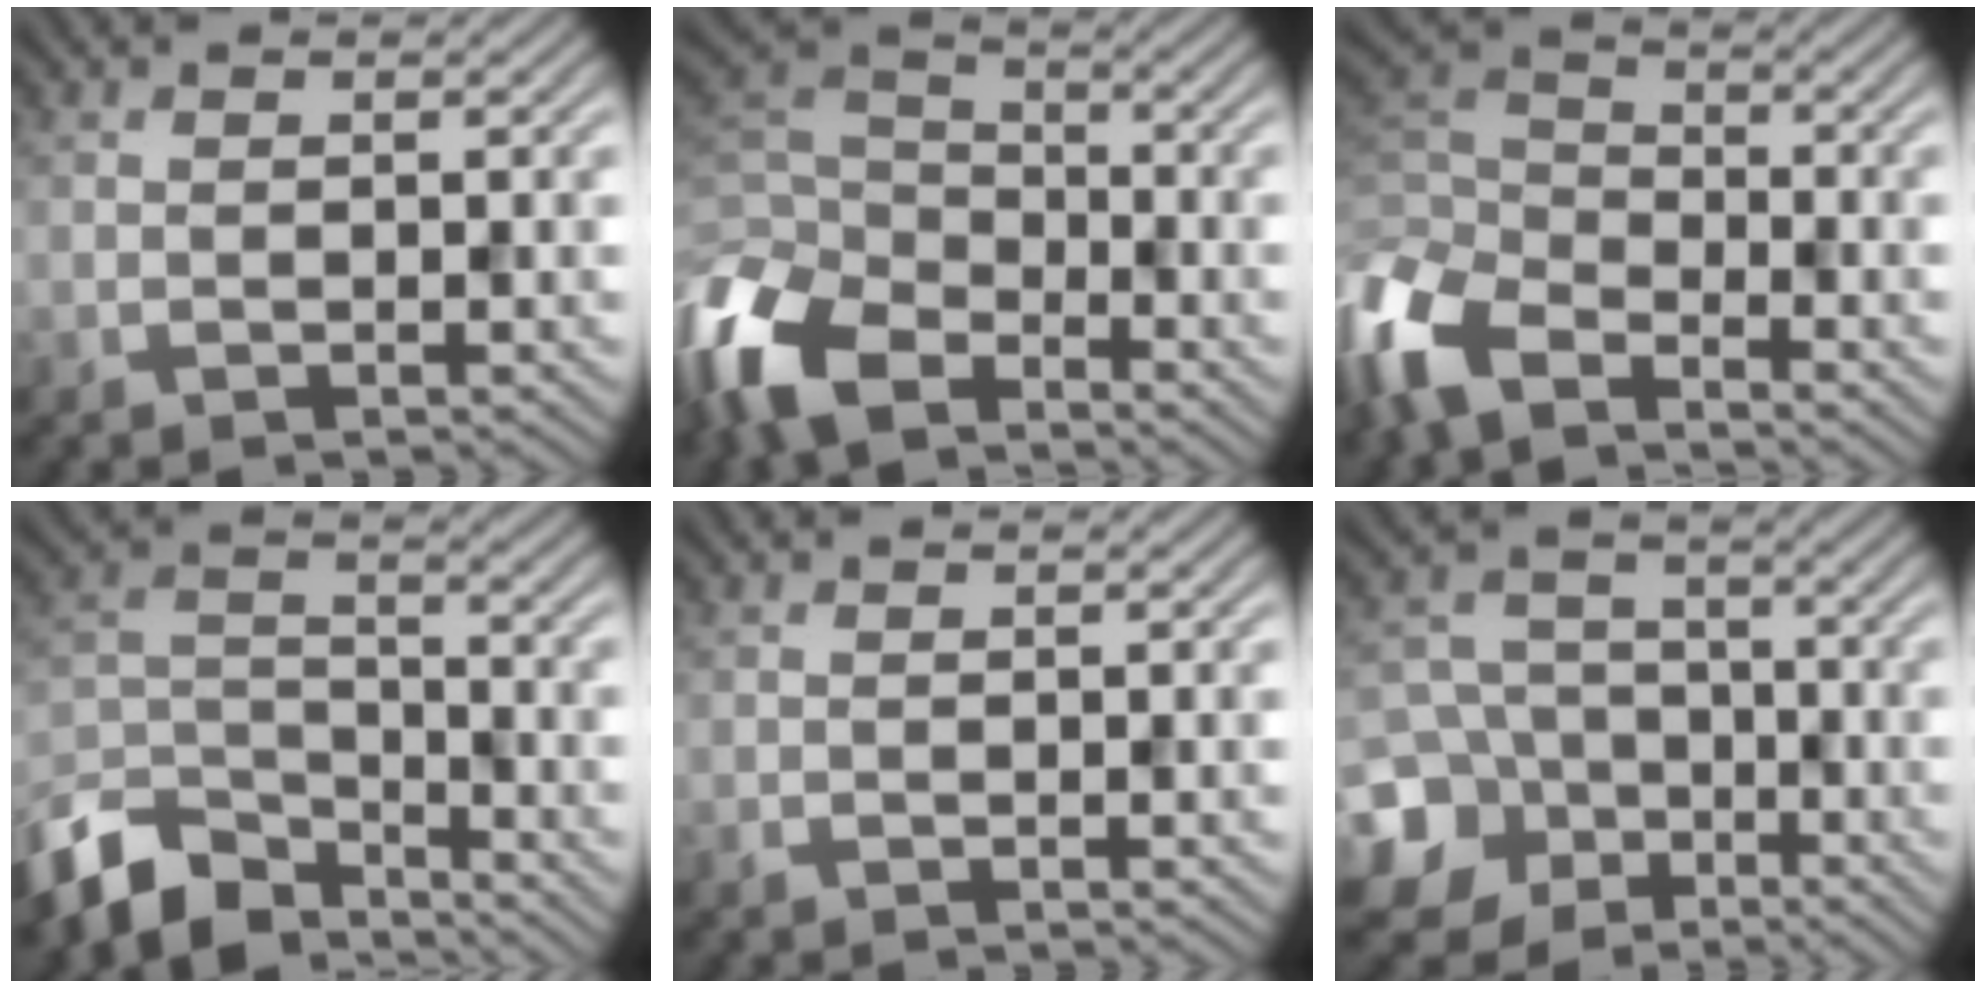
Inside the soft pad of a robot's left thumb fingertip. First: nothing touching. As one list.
[{"total": 12.3, "force": [-7.9, 6.6, 6.7], "torque": [-0.189, -0.025, -0.175]}, {"total": 10.1, "force": [-7.0, 4.7, 5.5], "torque": [-0.154, -0.017, -0.158]}, {"total": 9.7, "force": [-8.2, 3.7, 3.6], "torque": [-0.080, -0.004, -0.176]}, {"total": 0.0}, {"total": 13.0, "force": [-5.8, 11.2, 3.5], "torque": [-0.123, -0.041, -0.121]}]